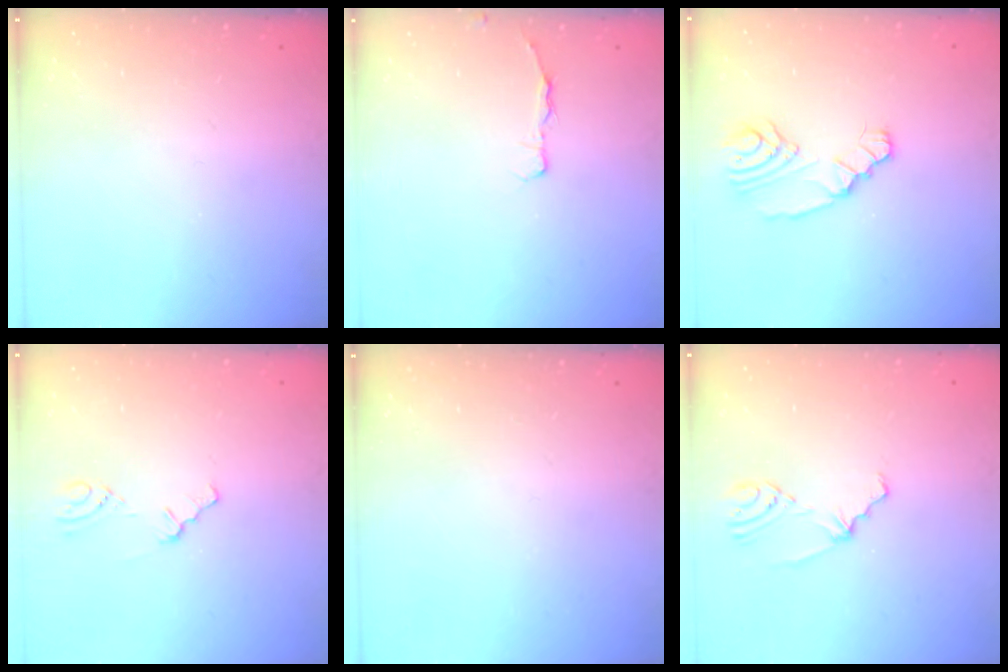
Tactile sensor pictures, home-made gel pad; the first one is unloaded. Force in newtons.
{"total": 3.1, "press": 3.1, "slide": 0.5}
{"total": 7.1, "press": 7.1, "slide": 0.4}
{"total": 1.3, "press": 1.3, "slide": 0.2}
{"total": 0.0}
{"total": 2.5, "press": 2.1, "slide": 1.4}